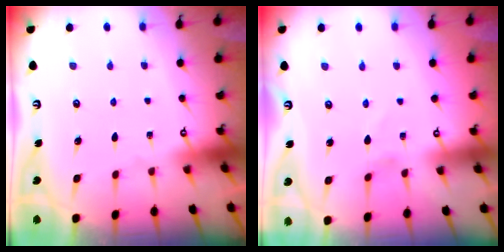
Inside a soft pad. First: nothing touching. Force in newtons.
{"total": 1.3, "press": 1.3, "slide": 0.1}